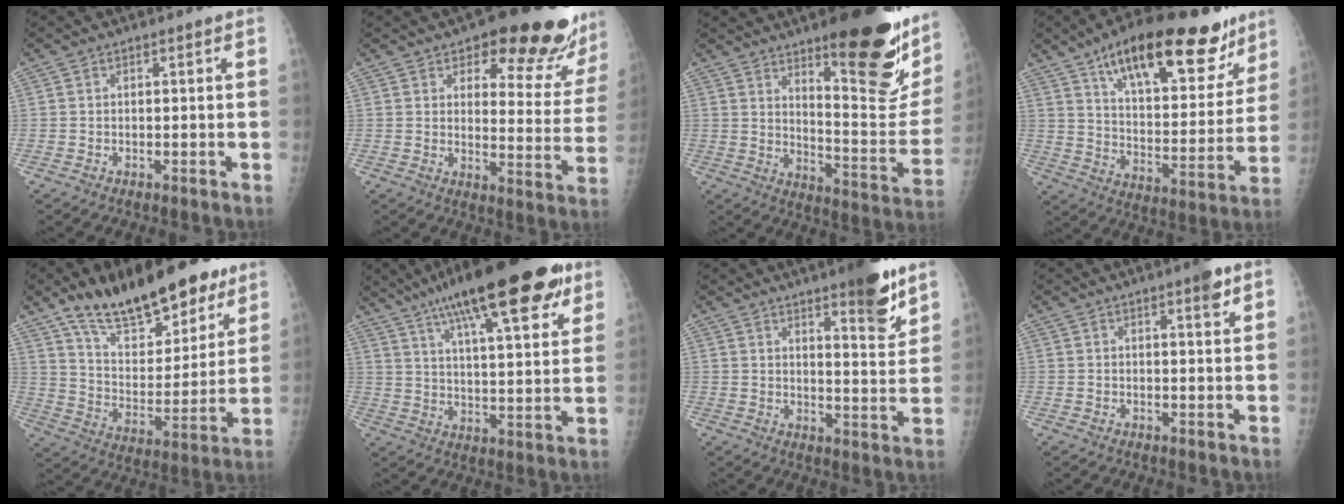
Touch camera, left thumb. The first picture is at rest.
{"total": 19.3, "force": [14.7, 6.7, 10.5], "torque": [-0.078, -0.091, 0.175]}
{"total": 25.6, "force": [14.6, 7.0, 19.8], "torque": [-0.230, -0.089, 0.216]}
{"total": 26.6, "force": [16.7, 10.3, 18.0], "torque": [-0.230, -0.044, 0.257]}
{"total": 24.5, "force": [16.8, 10.0, 14.9], "torque": [-0.194, -0.063, 0.272]}
{"total": 26.5, "force": [16.4, 6.9, 19.7], "torque": [-0.281, -0.034, 0.251]}
{"total": 10.7, "force": [7.2, 2.4, 7.5], "torque": [-0.084, -0.049, 0.103]}
{"total": 3.3, "force": [2.1, 0.7, 2.5], "torque": [-0.030, -0.010, 0.027]}